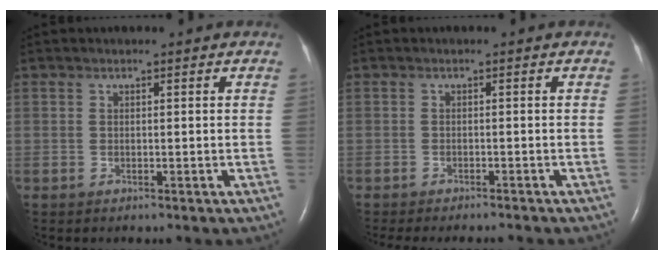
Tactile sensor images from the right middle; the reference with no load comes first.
{"total": 7.2, "force": [-6.6, 1.0, 2.6], "torque": [-0.028, -0.011, -0.089]}